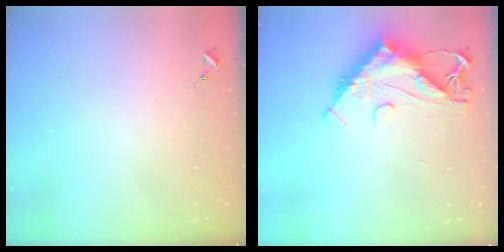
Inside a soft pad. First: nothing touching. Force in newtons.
{"total": 15.1, "press": 15.1, "slide": 1.2}